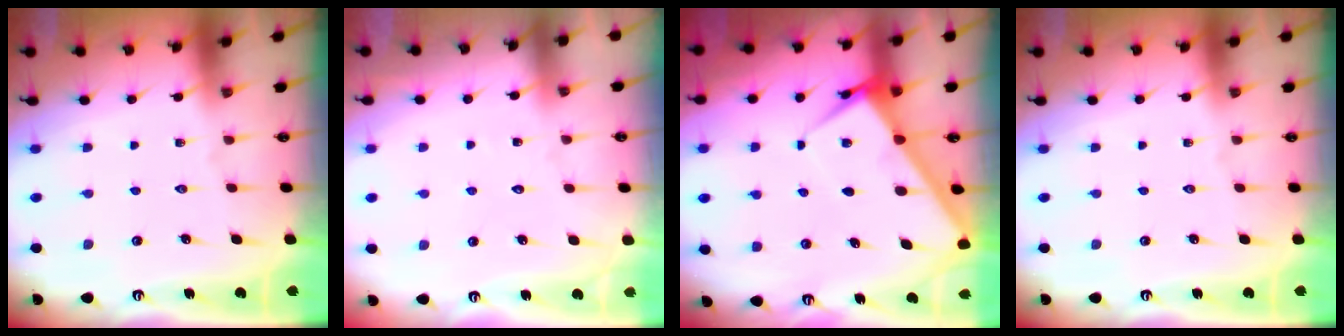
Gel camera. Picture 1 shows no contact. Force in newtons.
{"total": 5.1, "press": 5.0, "slide": 0.4}
{"total": 6.2, "press": 6.1, "slide": 0.6}
{"total": 0.0}